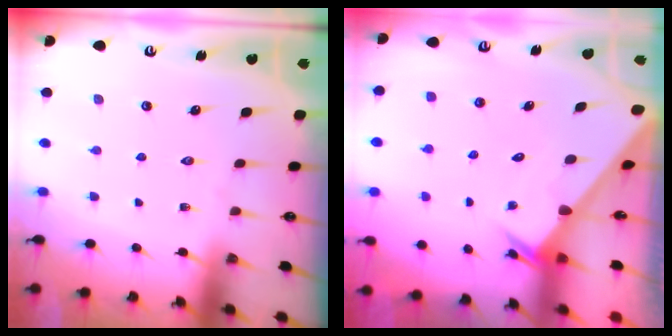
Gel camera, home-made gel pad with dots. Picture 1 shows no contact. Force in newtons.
{"total": 2.0, "press": 2.0, "slide": 0.1}